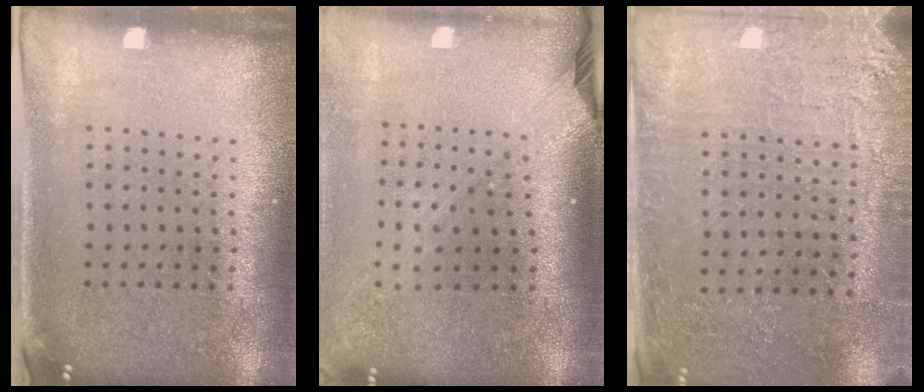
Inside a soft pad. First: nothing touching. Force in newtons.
{"total": 2.3, "press": 1.7, "slide": 1.6}
{"total": 2.8, "press": 2.8, "slide": 0.4}